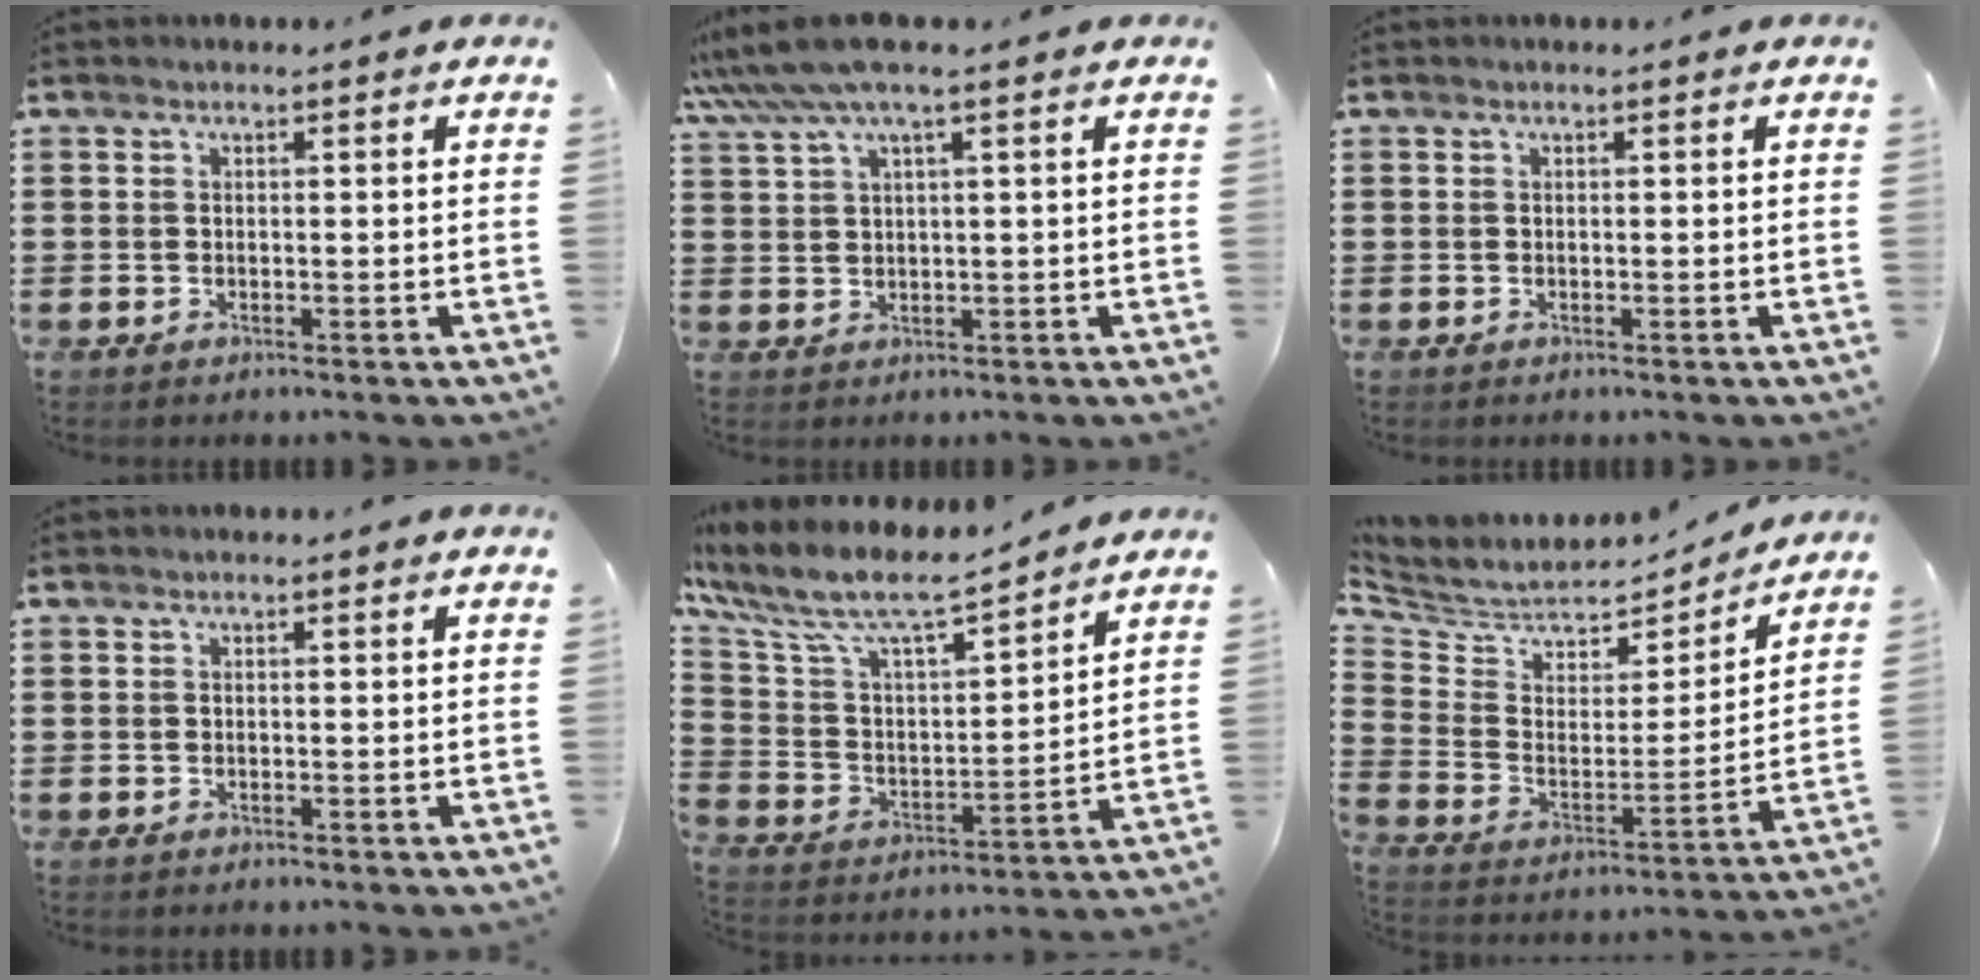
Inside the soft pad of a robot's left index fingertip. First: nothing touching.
{"total": 5.6, "force": [3.5, 0.1, 4.3], "torque": [-0.099, -0.003, 0.062]}
{"total": 0.0}
{"total": 0.0}
{"total": 8.7, "force": [7.1, 1.9, 4.7], "torque": [-0.124, -0.051, 0.117]}
{"total": 5.8, "force": [5.4, 2.1, 0.5], "torque": [-0.051, -0.046, 0.090]}